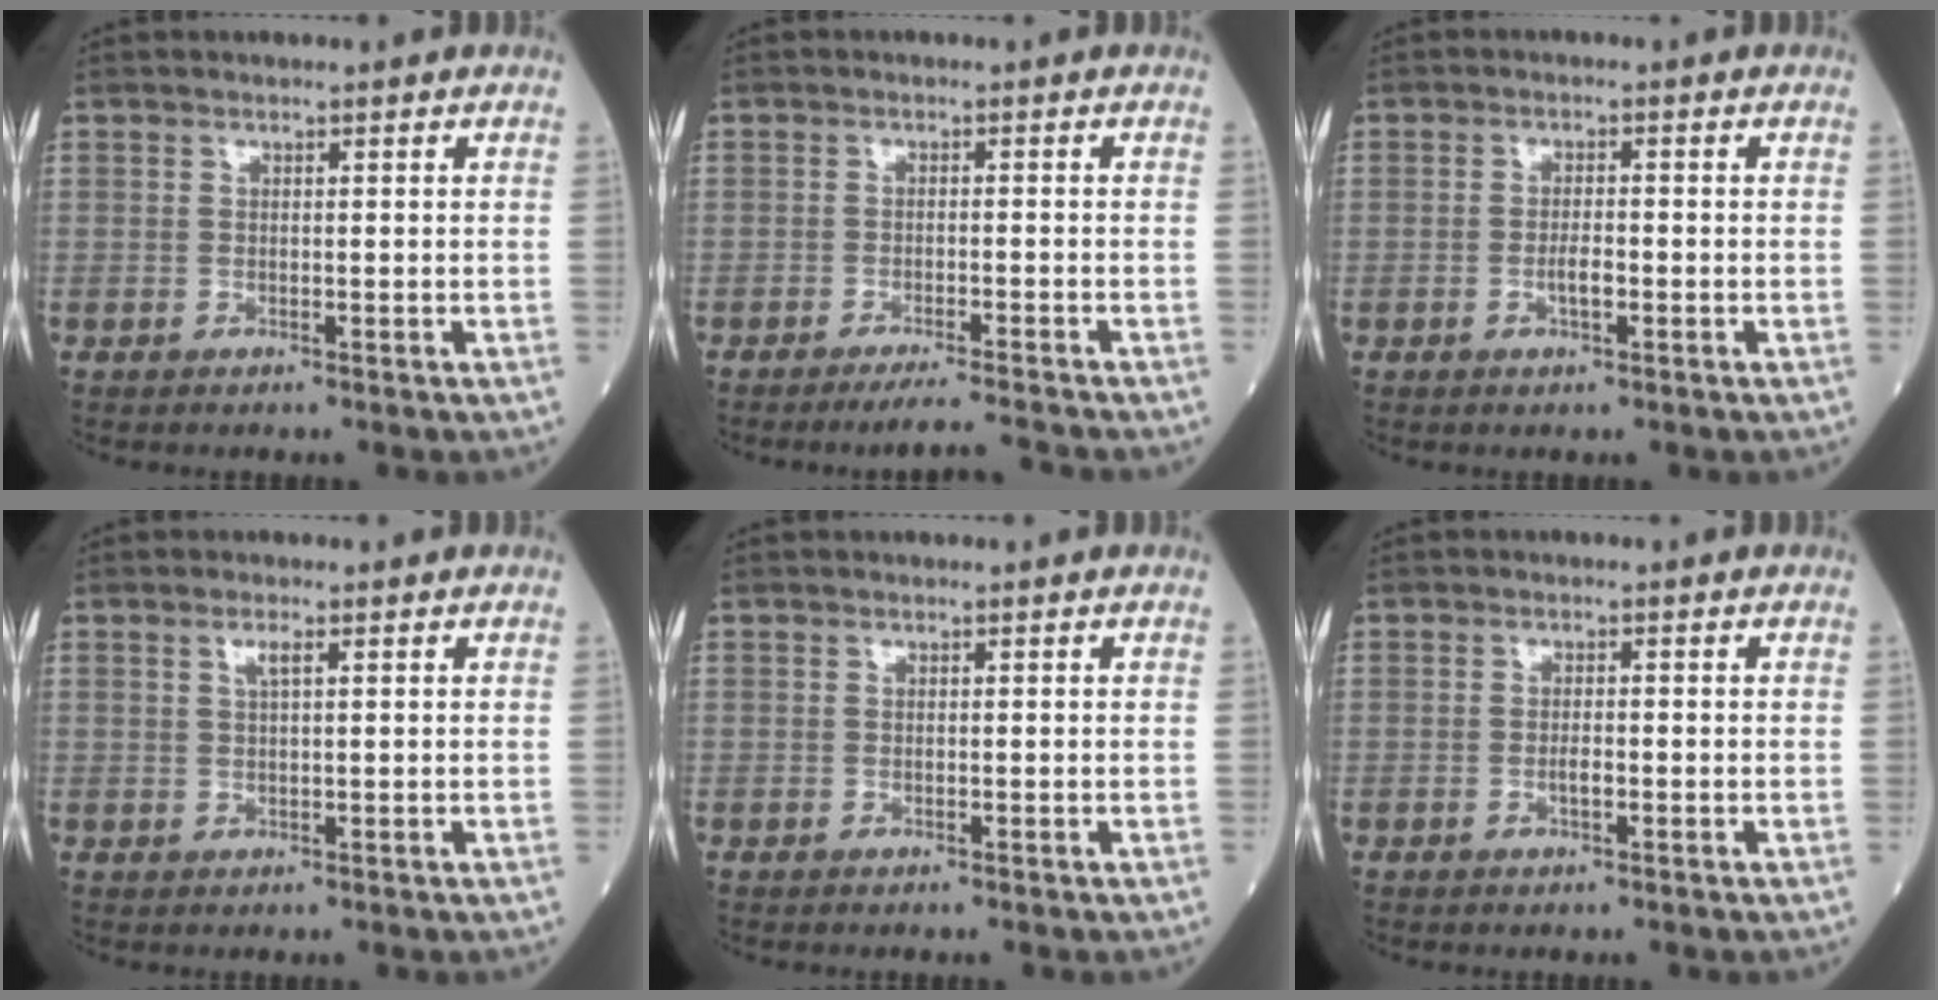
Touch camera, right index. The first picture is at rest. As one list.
[{"total": 5.3, "force": [-4.9, -1.2, 1.7], "torque": [-0.018, -0.013, -0.079]}, {"total": 2.3, "force": [-0.8, 0.6, 2.1], "torque": [-0.036, 0.002, -0.013]}, {"total": 1.7, "force": [0.8, 0.3, 1.5], "torque": [-0.032, 0.002, 0.014]}, {"total": 0.0}, {"total": 1.4, "force": [-0.5, 0.3, 1.2], "torque": [-0.022, 0.002, -0.009]}]